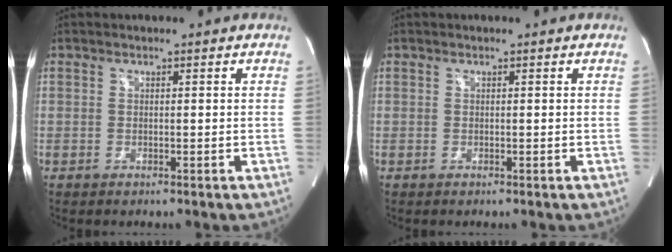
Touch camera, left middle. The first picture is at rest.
{"total": 0.0}